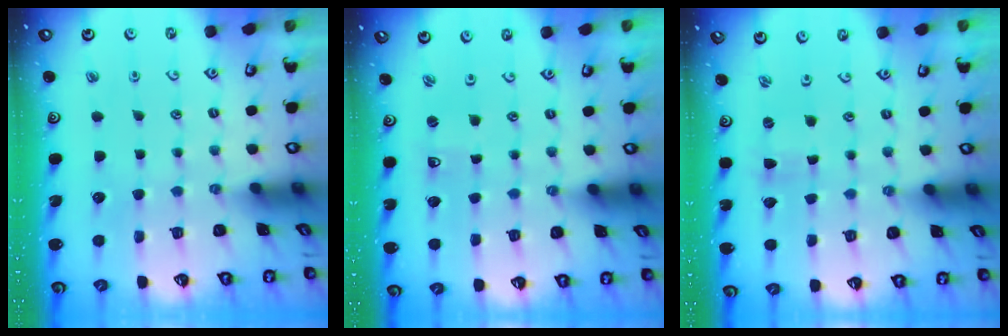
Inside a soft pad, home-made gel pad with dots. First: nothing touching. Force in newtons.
{"total": 1.9, "press": 1.8, "slide": 0.4}
{"total": 0.0}